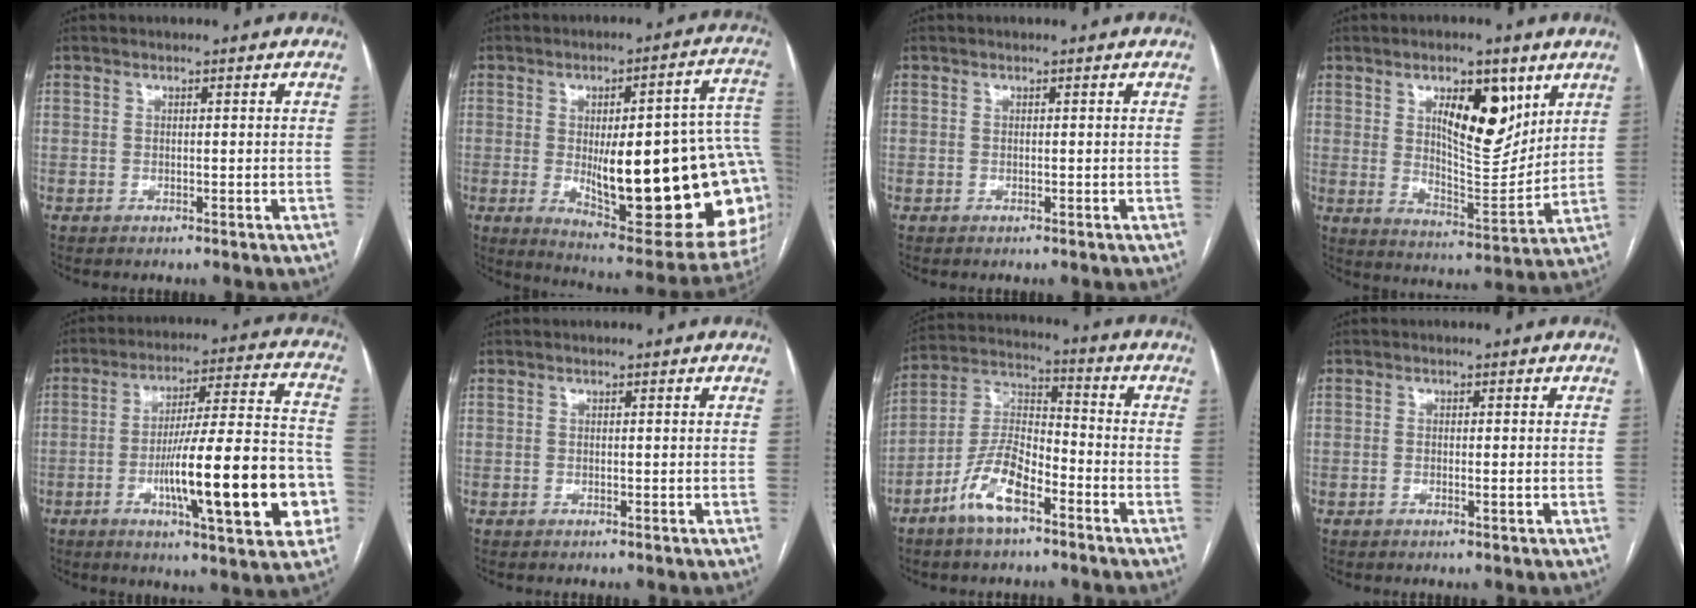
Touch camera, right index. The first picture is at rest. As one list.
[{"total": 29.1, "force": [-2.2, 7.2, 28.1], "torque": [-0.288, 0.014, -0.009]}, {"total": 0.0}, {"total": 12.9, "force": [5.5, 4.4, 10.8], "torque": [-0.169, -0.002, 0.098]}, {"total": 20.9, "force": [-5.9, 3.0, 19.9], "torque": [-0.267, 0.018, -0.078]}, {"total": 0.0}, {"total": 10.6, "force": [-6.0, 3.7, 7.8], "torque": [-0.168, 0.010, -0.116]}, {"total": 1.4, "force": [-0.3, 0.3, 1.3], "torque": [-0.023, 0.001, -0.001]}]